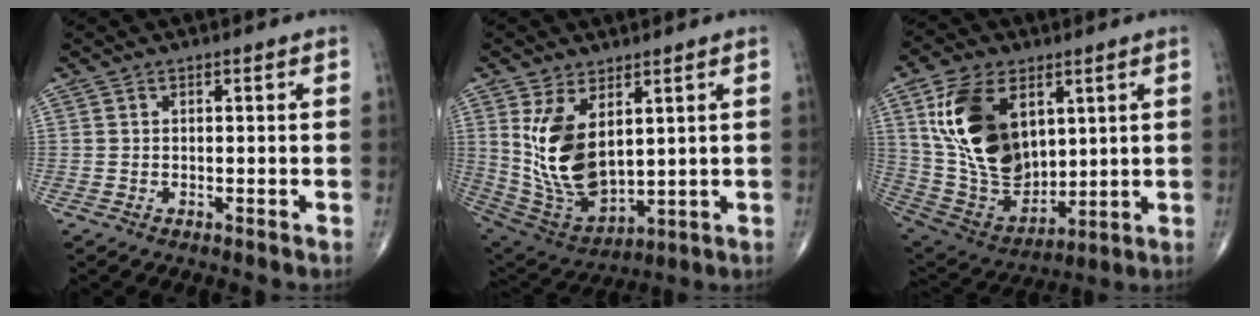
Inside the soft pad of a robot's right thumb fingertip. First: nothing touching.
{"total": 14.6, "force": [3.8, 8.0, 11.5], "torque": [-0.204, -0.022, 0.099]}
{"total": 20.5, "force": [6.4, 12.7, 14.7], "torque": [-0.250, -0.027, 0.136]}